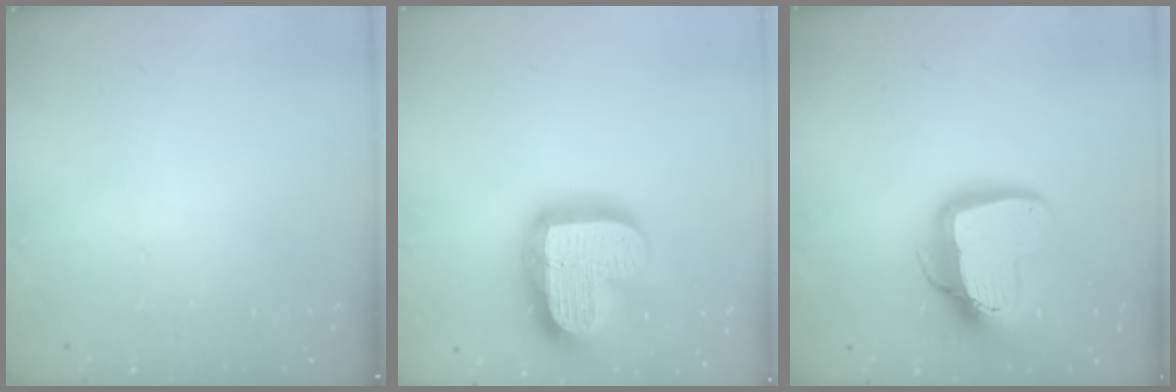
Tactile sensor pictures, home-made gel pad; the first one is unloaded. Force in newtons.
{"total": 21.5, "press": 21.4, "slide": 1.8}
{"total": 14.0, "press": 13.9, "slide": 1.7}